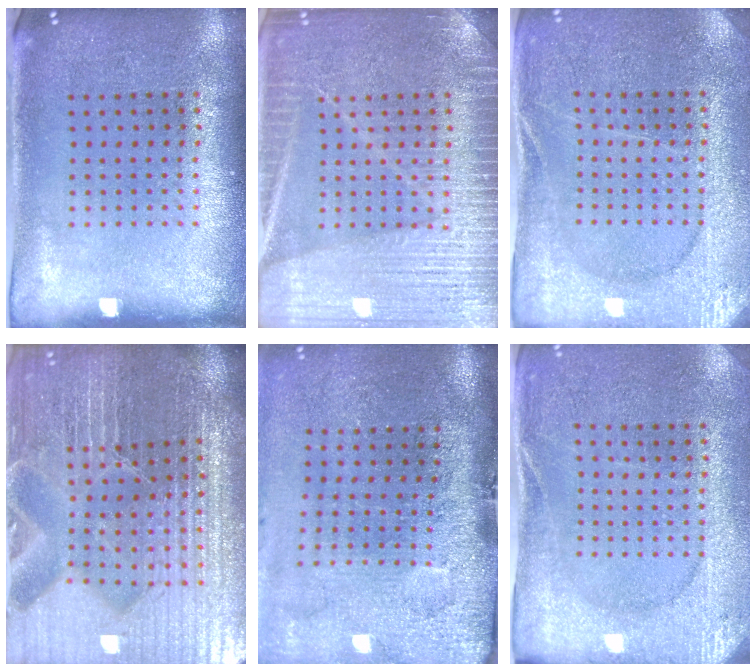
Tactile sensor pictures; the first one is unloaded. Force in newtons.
{"total": 6.1, "press": 6.1, "slide": 0.9}
{"total": 3.0, "press": 2.9, "slide": 0.4}
{"total": 5.8, "press": 5.3, "slide": 2.3}
{"total": 4.7, "press": 3.6, "slide": 3.1}
{"total": 2.6, "press": 2.5, "slide": 0.5}